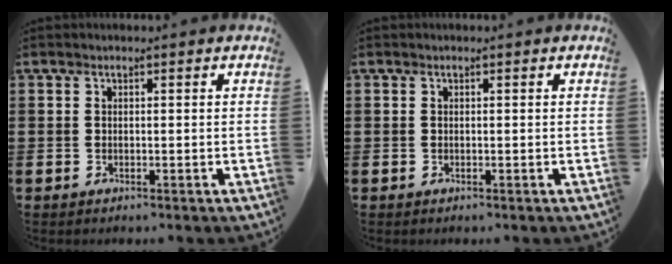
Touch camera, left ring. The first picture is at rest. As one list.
[{"total": 0.0}]